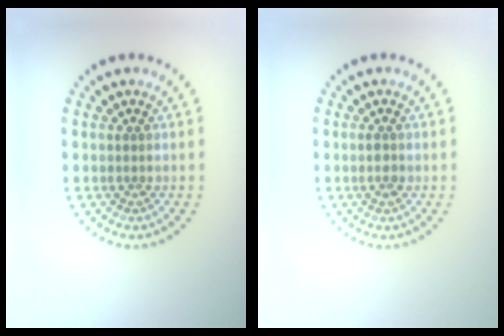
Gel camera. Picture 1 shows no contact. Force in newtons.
{"total": 1.0, "press": 1.0, "slide": 0.2}